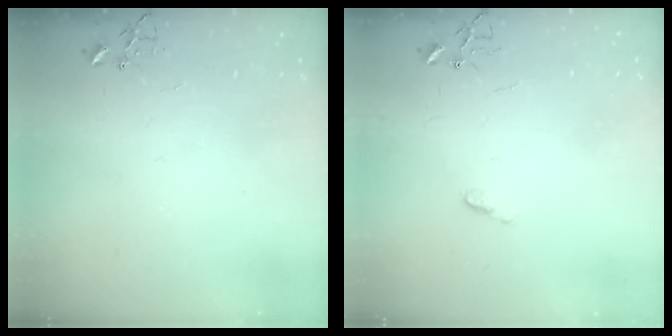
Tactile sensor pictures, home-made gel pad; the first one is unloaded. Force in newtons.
{"total": 4.8, "press": 4.8, "slide": 0.5}